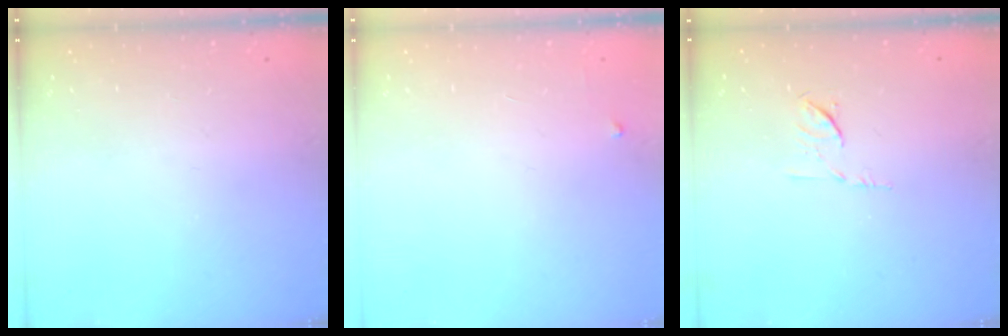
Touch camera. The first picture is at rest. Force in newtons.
{"total": 2.6, "press": 2.6, "slide": 0.4}
{"total": 6.1, "press": 6.0, "slide": 1.1}